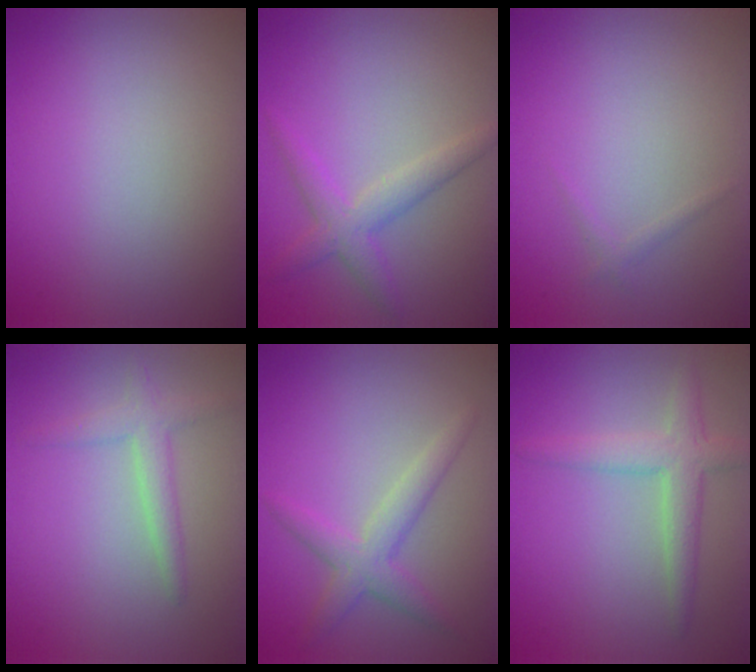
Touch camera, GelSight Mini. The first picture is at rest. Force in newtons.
{"total": 3.0, "press": 3.0, "slide": 0.1}
{"total": 0.7, "press": 0.7, "slide": 0.1}
{"total": 2.3, "press": 2.3, "slide": 0.1}
{"total": 3.0, "press": 3.0, "slide": 0.1}
{"total": 3.4, "press": 3.4, "slide": 0.2}